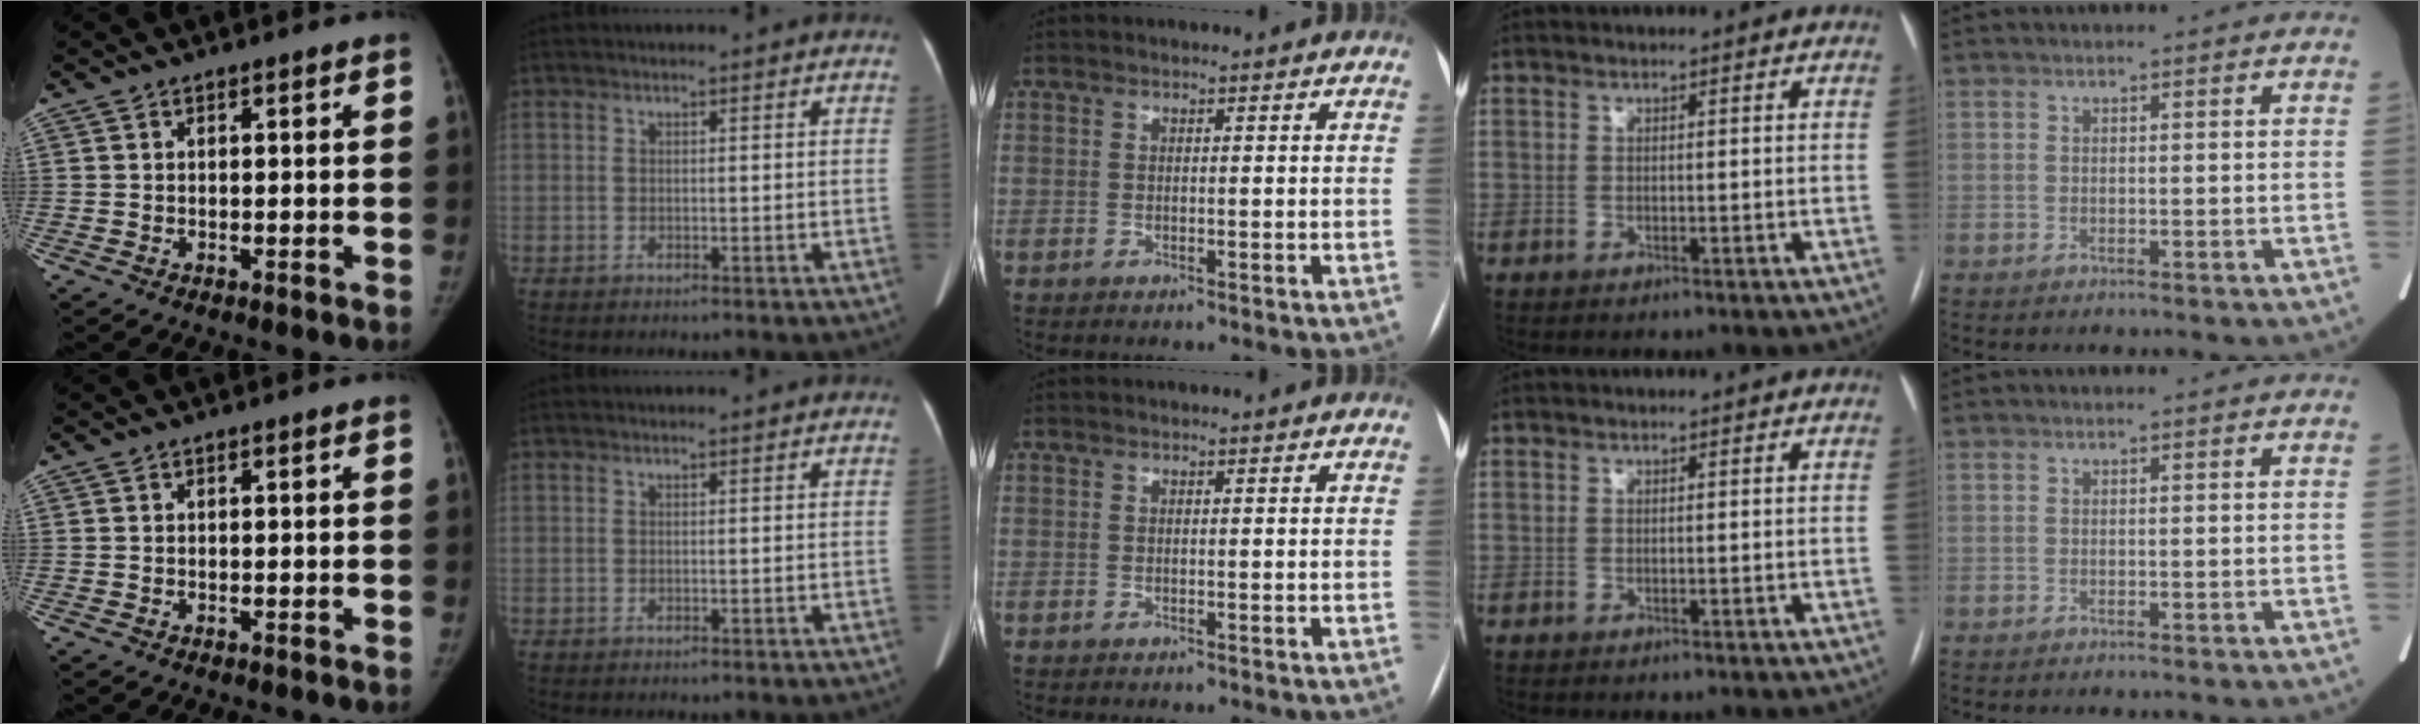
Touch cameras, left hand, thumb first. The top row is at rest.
{}